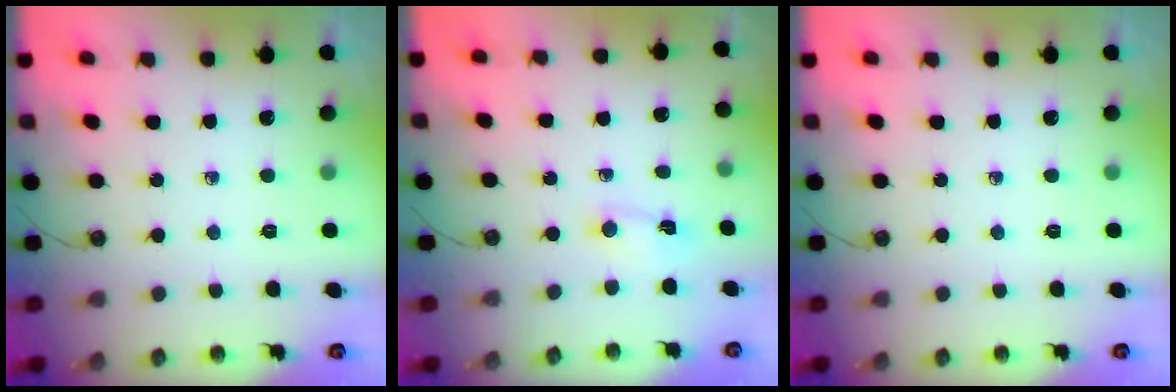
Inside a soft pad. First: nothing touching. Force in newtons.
{"total": 1.4, "press": 1.2, "slide": 0.7}
{"total": 0.0}